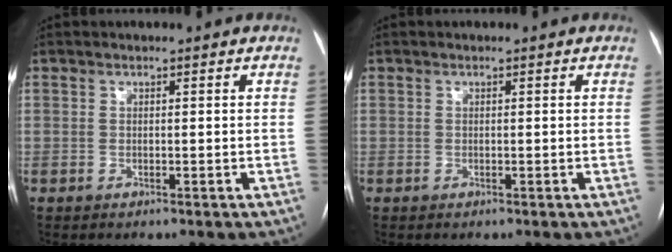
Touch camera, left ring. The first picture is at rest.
{"total": 0.0}